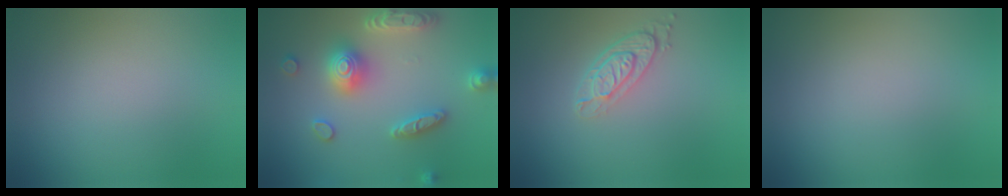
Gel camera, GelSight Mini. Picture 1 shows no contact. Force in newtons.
{"total": 5.5, "press": 5.4, "slide": 0.9}
{"total": 2.9, "press": 2.2, "slide": 1.9}
{"total": 0.0}